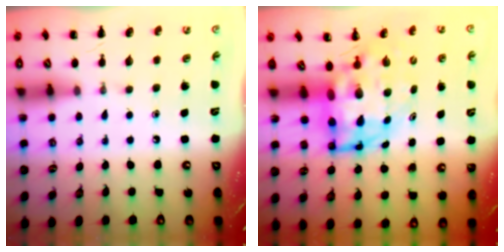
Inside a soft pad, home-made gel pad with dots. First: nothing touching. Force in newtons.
{"total": 7.4, "press": 7.1, "slide": 2.1}